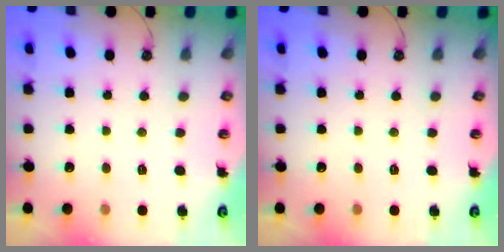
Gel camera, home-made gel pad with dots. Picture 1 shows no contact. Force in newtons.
{"total": 0.0}